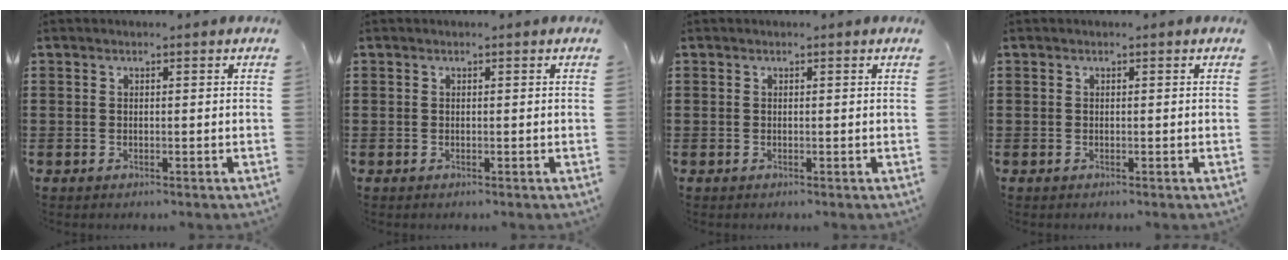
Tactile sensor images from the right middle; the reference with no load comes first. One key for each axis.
{"total": 0.0}
{"total": 0.0}
{"total": 0.0}